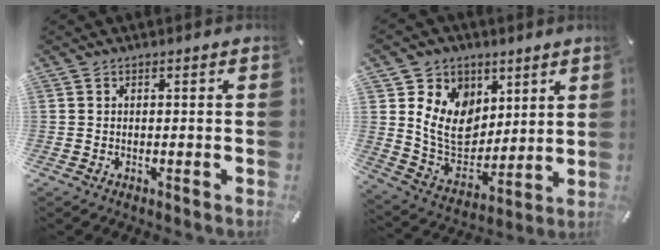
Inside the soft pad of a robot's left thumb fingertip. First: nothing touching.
{"total": 12.7, "force": [4.1, 10.9, 5.1], "torque": [-0.102, -0.025, 0.086]}